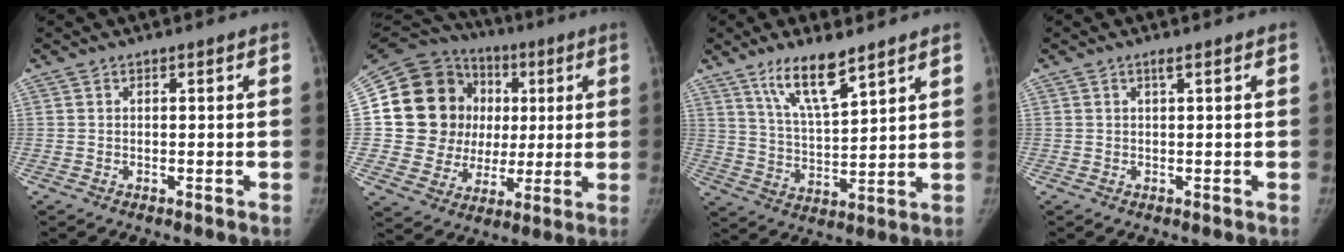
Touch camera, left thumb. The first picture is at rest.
{"total": 22.7, "force": [3.7, 19.2, 11.6], "torque": [-0.161, 0.033, 0.079]}
{"total": 10.7, "force": [7.3, 2.7, 7.3], "torque": [-0.122, -0.051, 0.141]}
{"total": 1.1, "force": [0.6, 0.1, 0.9], "torque": [-0.017, 0.001, 0.011]}